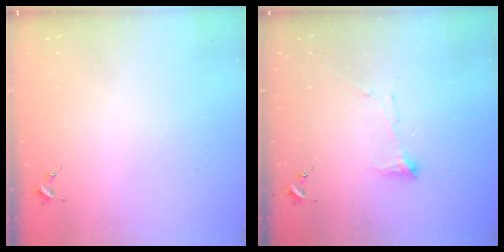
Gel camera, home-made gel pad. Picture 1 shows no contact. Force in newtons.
{"total": 6.3, "press": 6.2, "slide": 0.7}